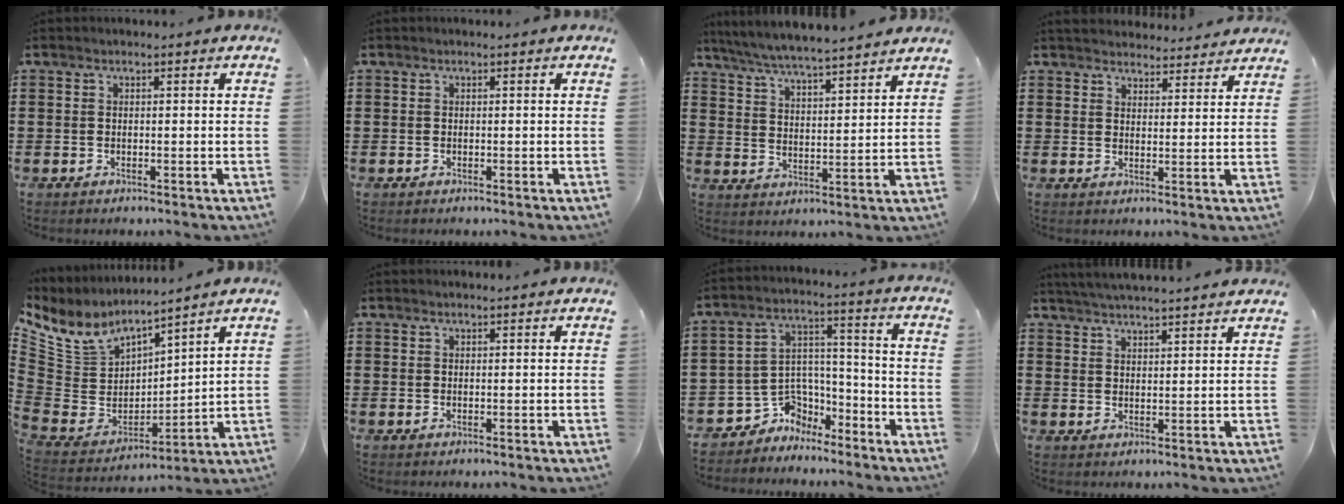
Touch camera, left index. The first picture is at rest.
{"total": 0.0}
{"total": 5.6, "force": [5.4, -0.4, 1.4], "torque": [-0.051, -0.033, 0.094]}
{"total": 3.6, "force": [3.5, 0.4, 0.0], "torque": [-0.003, -0.018, 0.064]}
{"total": 7.7, "force": [5.9, 4.4, 2.2], "torque": [-0.092, -0.045, 0.108]}
{"total": 0.8, "force": [0.8, 0.0, 0.1], "torque": [-0.005, 0.000, 0.016]}
{"total": 5.7, "force": [-4.5, 3.4, 0.5], "torque": [-0.027, 0.013, -0.092]}
{"total": 3.7, "force": [3.6, -0.8, 0.2], "torque": [-0.016, -0.014, 0.065]}